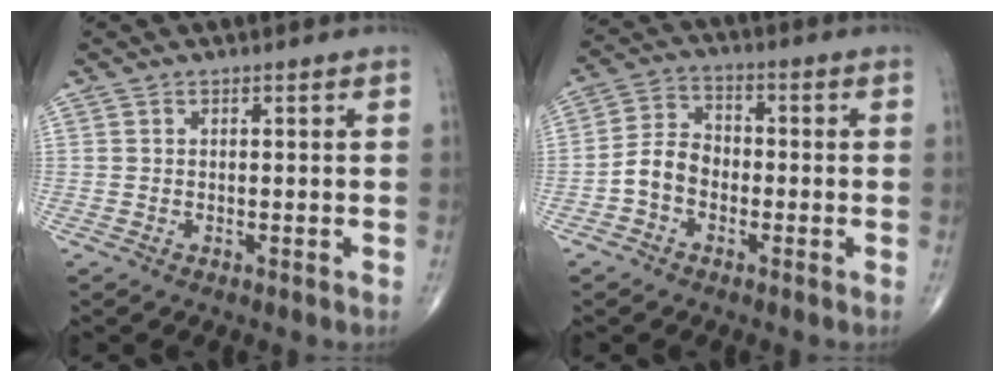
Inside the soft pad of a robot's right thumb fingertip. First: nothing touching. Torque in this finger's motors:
{"motor_torque": [-0.08, 0.21, 0.40, -0.15, 0.10]}